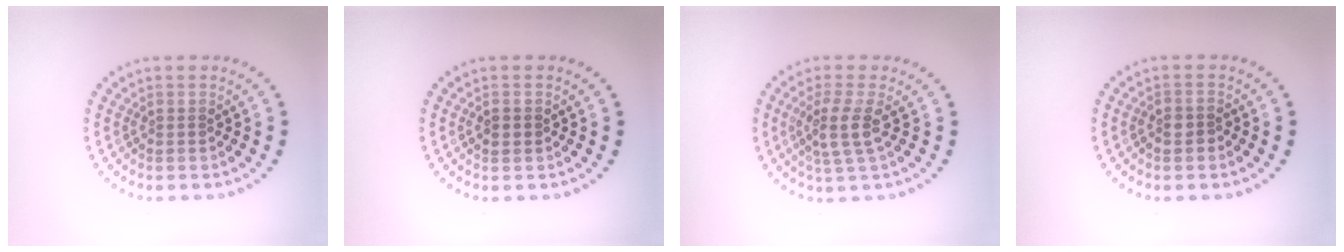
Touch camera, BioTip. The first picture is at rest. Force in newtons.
{"total": 1.2, "press": 1.2, "slide": 0.0}
{"total": 2.9, "press": 2.4, "slide": 1.7}
{"total": 1.5, "press": 1.3, "slide": 0.6}